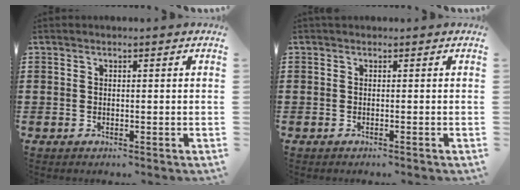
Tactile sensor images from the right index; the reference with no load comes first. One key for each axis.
{"total": 0.0}